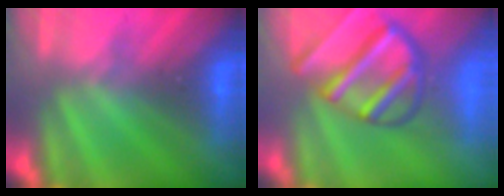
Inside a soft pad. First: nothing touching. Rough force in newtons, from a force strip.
{"total": 6.9}